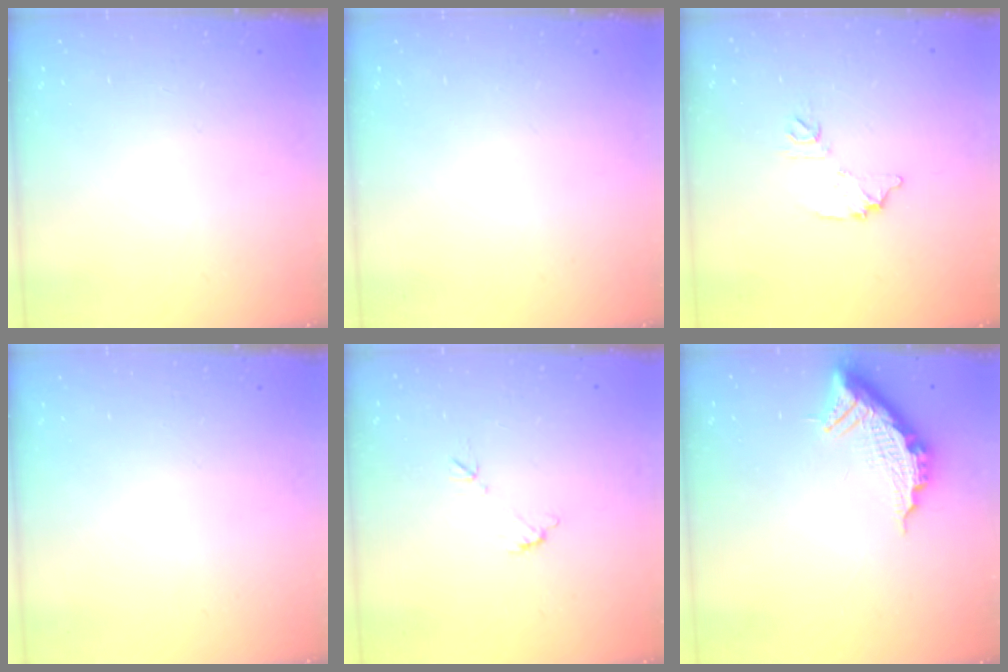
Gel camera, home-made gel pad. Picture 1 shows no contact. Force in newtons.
{"total": 0.0}
{"total": 8.4, "press": 8.3, "slide": 0.5}
{"total": 0.0}
{"total": 4.5, "press": 4.5, "slide": 0.2}
{"total": 12.7, "press": 12.7, "slide": 0.8}